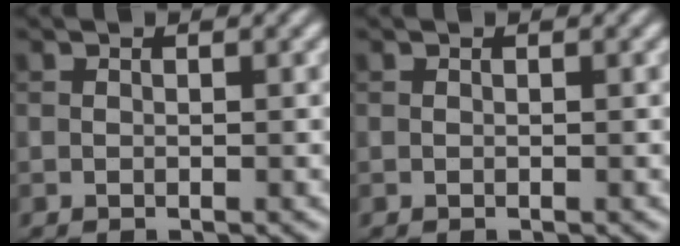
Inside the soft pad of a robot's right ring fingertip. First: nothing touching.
{"total": 0.0}